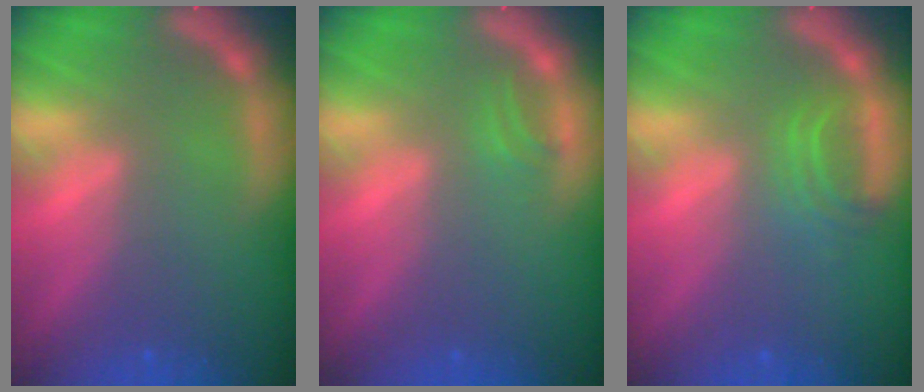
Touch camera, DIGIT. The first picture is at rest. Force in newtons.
{"total": 0.9}
{"total": 2.5}